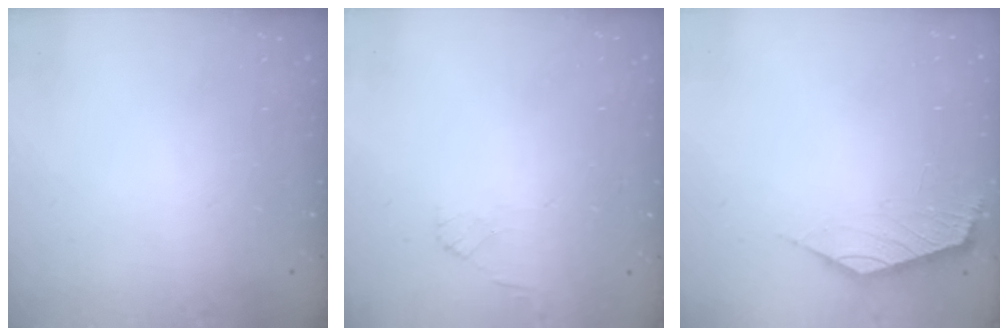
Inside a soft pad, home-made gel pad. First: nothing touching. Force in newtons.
{"total": 1.4, "press": 1.3, "slide": 0.4}
{"total": 2.1, "press": 2.1, "slide": 0.5}